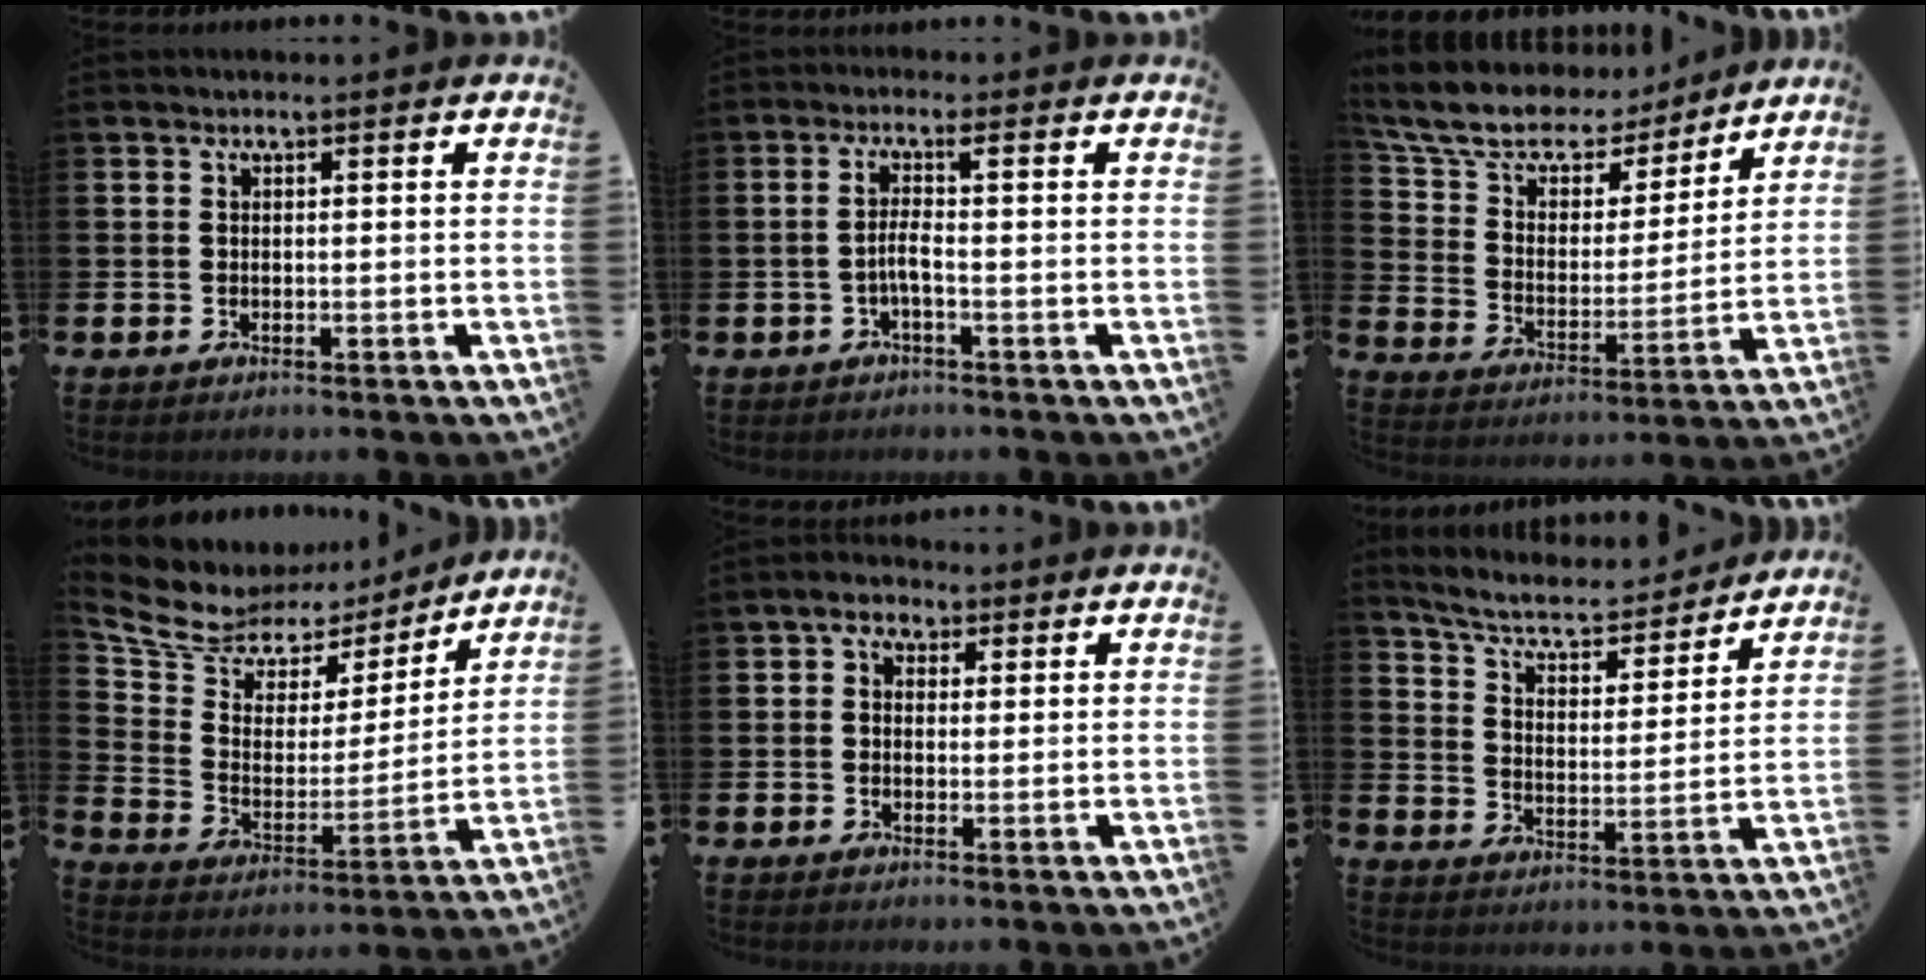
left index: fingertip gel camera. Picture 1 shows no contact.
{"total": 2.7, "force": [-0.7, -0.2, 2.6], "torque": [-0.056, 0.003, -0.015]}
{"total": 10.2, "force": [8.9, 4.2, 2.9], "torque": [-0.110, -0.050, 0.161]}
{"total": 8.0, "force": [6.8, 4.0, 1.1], "torque": [-0.068, -0.049, 0.117]}
{"total": 2.6, "force": [1.5, 2.0, 0.9], "torque": [-0.018, 0.005, 0.022]}
{"total": 6.5, "force": [6.0, 1.4, 2.0], "torque": [-0.076, -0.046, 0.099]}